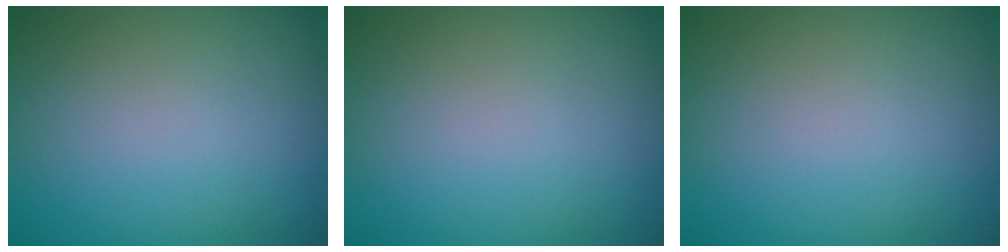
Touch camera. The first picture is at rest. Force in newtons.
{"total": 0.0}
{"total": 0.0}